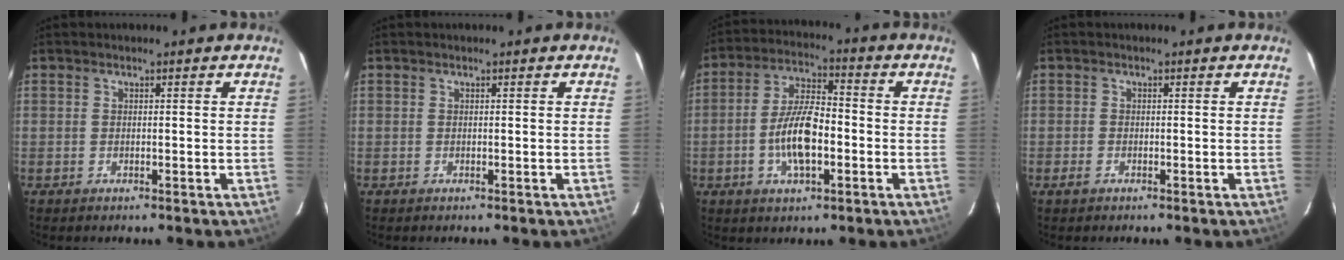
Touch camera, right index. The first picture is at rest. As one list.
[{"total": 0.0}, {"total": 10.2, "force": [-2.8, 3.9, 9.0], "torque": [-0.180, 0.006, -0.051]}, {"total": 1.2, "force": [-0.8, 0.7, 0.7], "torque": [-0.014, -0.002, -0.017]}]